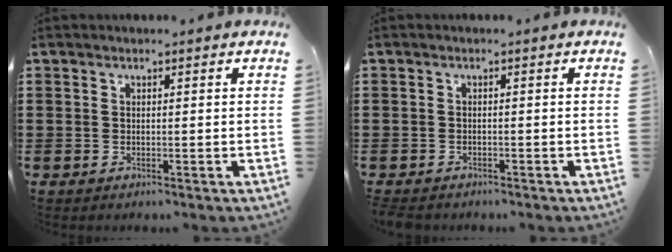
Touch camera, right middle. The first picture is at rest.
{"total": 1.0, "force": [-0.9, 0.4, 0.0], "torque": [-0.003, 0.000, -0.021]}